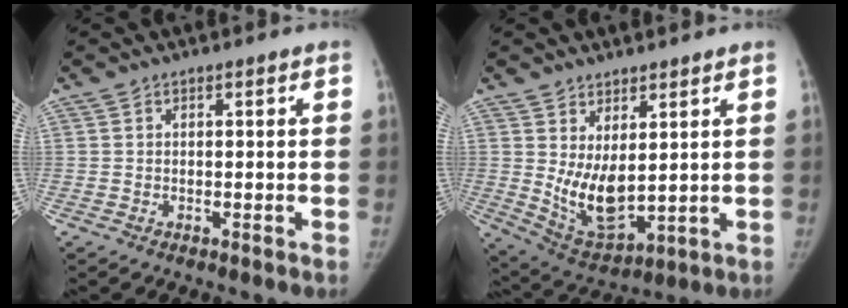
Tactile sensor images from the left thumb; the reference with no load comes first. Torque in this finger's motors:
{"motor_torque": [0.02, 0.09, 0.79, -0.51, 0.05]}